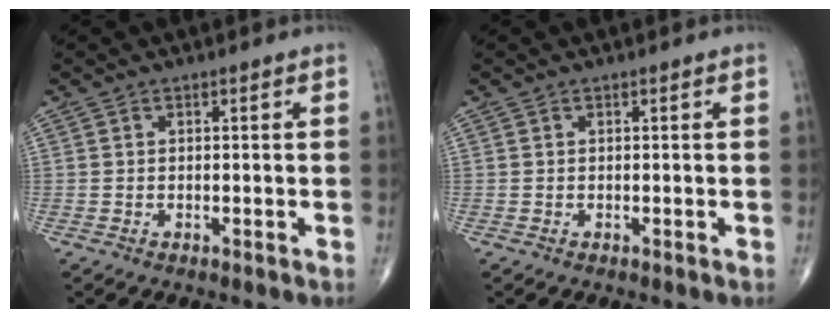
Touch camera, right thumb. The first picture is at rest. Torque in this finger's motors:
{"motor_torque": [0.00, 0.00, 0.00, 0.00, 0.00]}